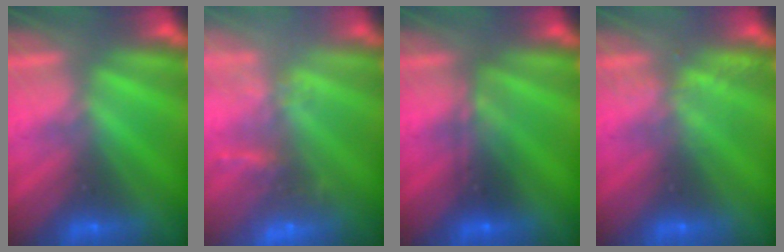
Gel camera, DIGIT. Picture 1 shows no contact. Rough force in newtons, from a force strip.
{"total": 8.0}
{"total": 2.4}
{"total": 2.2}